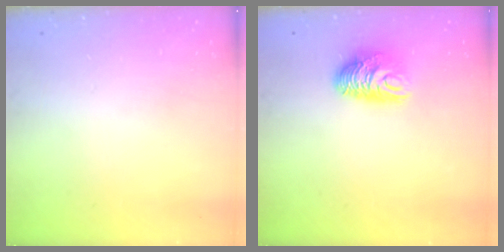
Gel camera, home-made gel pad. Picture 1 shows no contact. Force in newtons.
{"total": 8.9, "press": 8.9, "slide": 0.3}